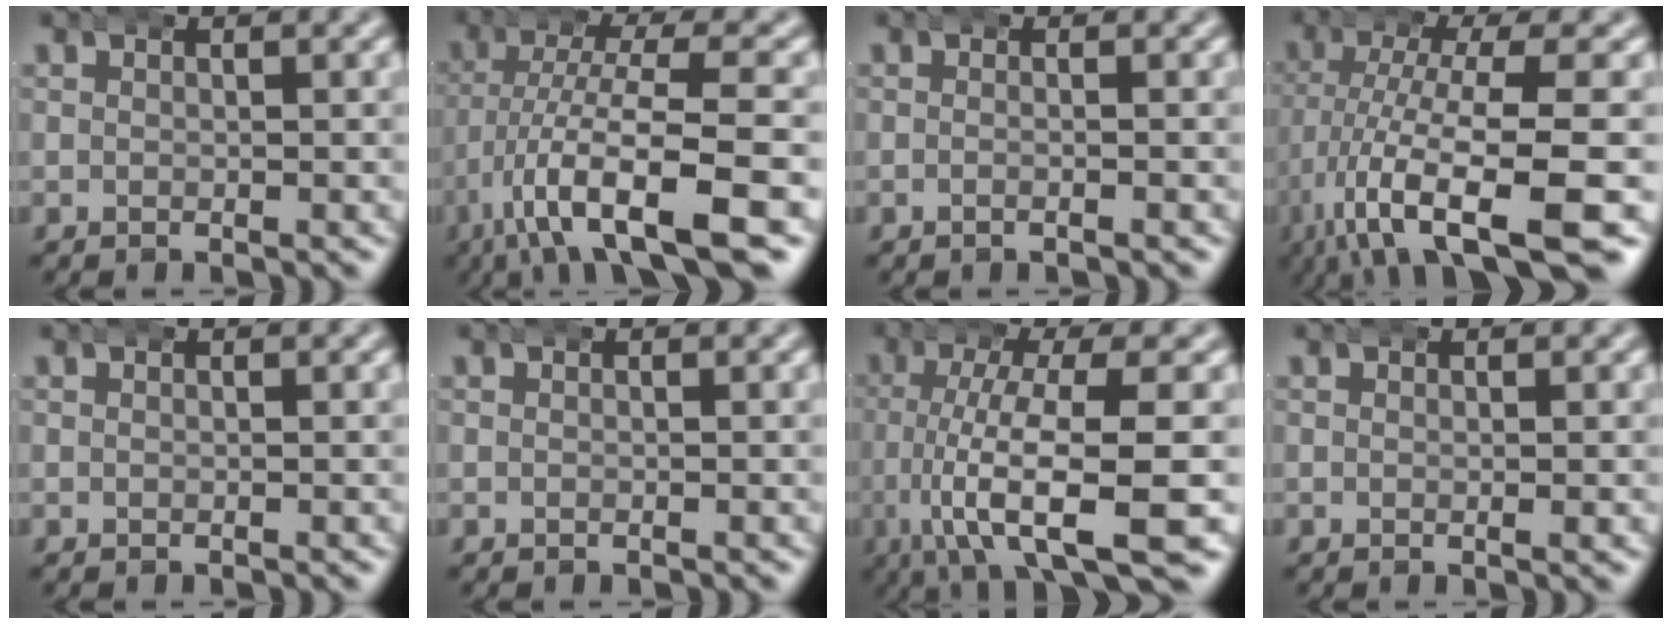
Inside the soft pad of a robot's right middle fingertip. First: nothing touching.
{"total": 10.0, "force": [-5.7, 3.0, 7.7], "torque": [-0.151, -0.025, -0.072]}
{"total": 1.0, "force": [-0.6, 0.0, 0.8], "torque": [-0.013, 0.003, -0.015]}
{"total": 10.9, "force": [-5.6, 3.5, 8.7], "torque": [-0.159, -0.027, -0.066]}
{"total": 0.0}
{"total": 0.0}
{"total": 10.4, "force": [-5.0, 3.1, 8.5], "torque": [-0.155, -0.025, -0.065]}
{"total": 0.6, "force": [0.1, 0.1, 0.6], "torque": [-0.009, 0.002, -0.001]}